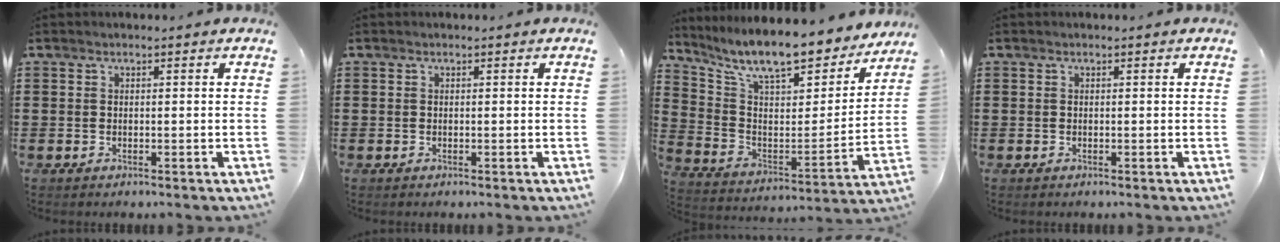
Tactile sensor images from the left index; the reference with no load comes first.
{"total": 0.0}
{"total": 10.9, "force": [9.5, 1.6, 5.1], "torque": [-0.130, -0.065, 0.160]}
{"total": 0.0}